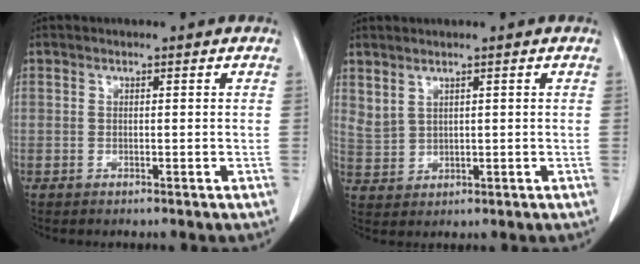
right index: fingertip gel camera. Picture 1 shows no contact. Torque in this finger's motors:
{"motor_torque": [0.15, 0.22, 0.10, 0.00]}